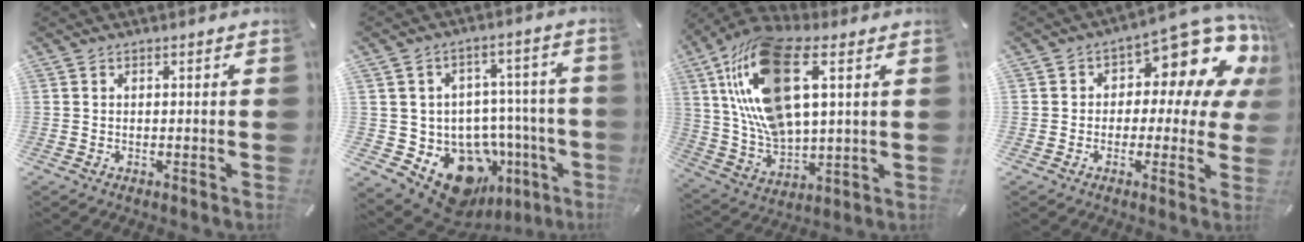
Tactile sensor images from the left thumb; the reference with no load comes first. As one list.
[{"total": 16.0, "force": [-8.4, 10.8, 8.3], "torque": [-0.121, 0.040, -0.121]}, {"total": 19.6, "force": [7.6, 9.6, 15.3], "torque": [-0.347, -0.018, 0.132]}, {"total": 11.2, "force": [6.5, 6.1, 6.8], "torque": [-0.088, -0.061, 0.108]}]